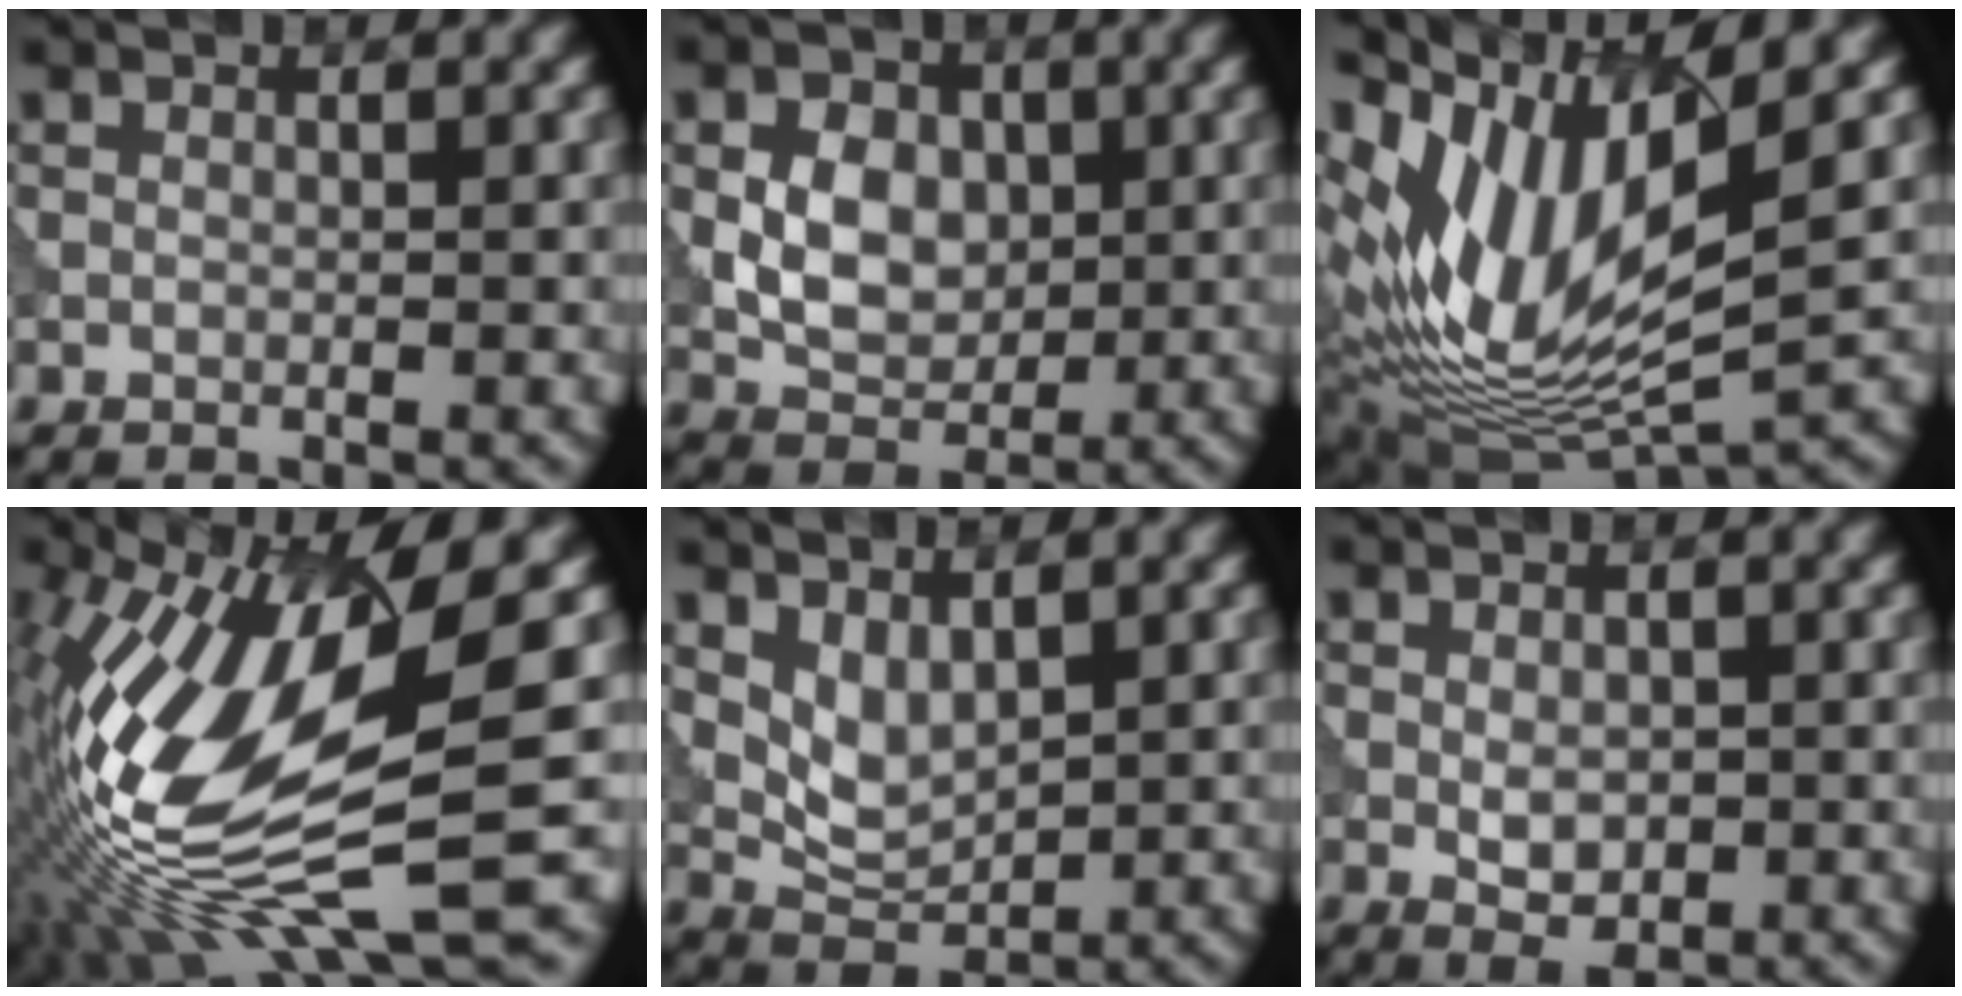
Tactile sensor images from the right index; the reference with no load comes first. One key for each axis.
{"total": 4.9, "fx": 0.4, "fy": 3.6, "fz": 3.3, "tx": -0.058, "ty": 0.000, "tz": 0.007}
{"total": 11.9, "fx": 3.7, "fy": 4.5, "fz": 10.4, "tx": -0.216, "ty": 0.006, "tz": 0.075}
{"total": 14.0, "fx": 0.8, "fy": 4.0, "fz": 13.4, "tx": -0.290, "ty": -0.004, "tz": 0.031}
{"total": 2.5, "fx": 1.1, "fy": 1.4, "fz": 1.8, "tx": -0.038, "ty": -0.008, "tz": 0.030}
{"total": 2.2, "fx": -0.3, "fy": 1.3, "fz": 1.7, "tx": -0.030, "ty": 0.000, "tz": -0.001}